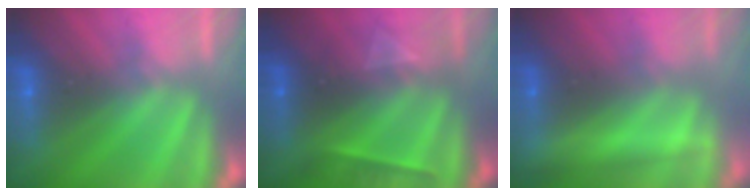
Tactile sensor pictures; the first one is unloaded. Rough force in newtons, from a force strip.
{"total": 2.3}
{"total": 2.3}